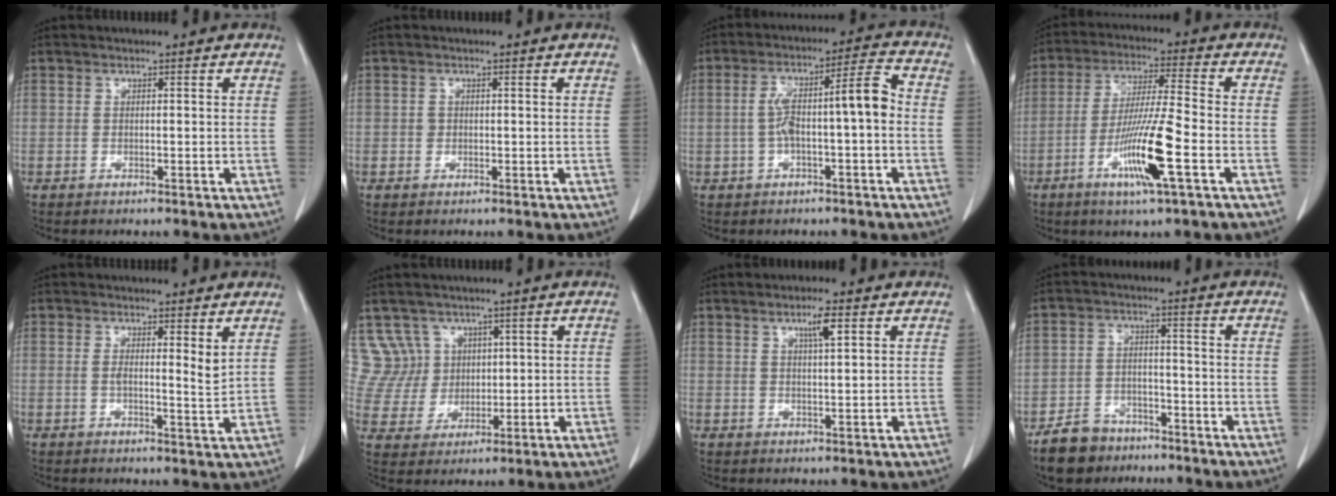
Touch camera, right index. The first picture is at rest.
{"total": 0.6, "force": [-0.1, 0.6, 0.1], "torque": [-0.005, 0.003, 0.001]}
{"total": 8.4, "force": [-1.0, 1.1, 8.3], "torque": [-0.148, 0.040, -0.014]}
{"total": 11.8, "force": [-4.6, -0.3, 10.9], "torque": [-0.215, -0.017, -0.086]}
{"total": 2.8, "force": [1.2, 0.3, 2.5], "torque": [-0.046, -0.007, 0.019]}
{"total": 6.7, "force": [3.2, 5.8, -0.5], "torque": [0.010, 0.022, 0.074]}
{"total": 3.2, "force": [1.6, 0.1, 2.8], "torque": [-0.051, 0.000, 0.027]}
{"total": 7.3, "force": [-5.6, 4.3, 2.1], "torque": [-0.054, 0.001, -0.095]}